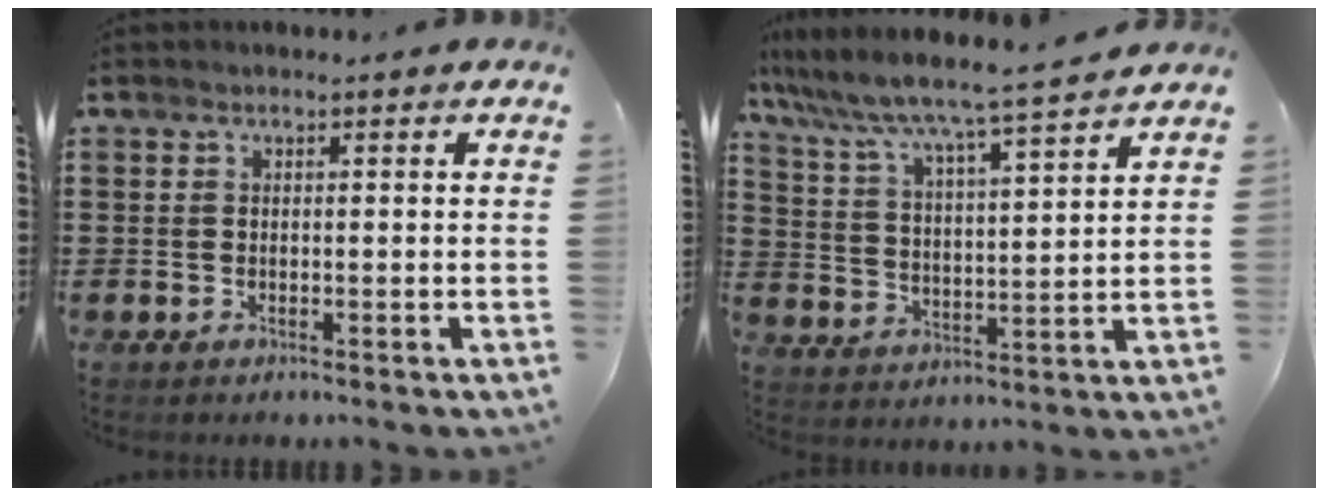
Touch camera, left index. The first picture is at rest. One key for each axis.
{"total": 5.5, "fx": 5.1, "fy": -0.6, "fz": 1.9, "tx": -0.062, "ty": -0.042, "tz": 0.078}